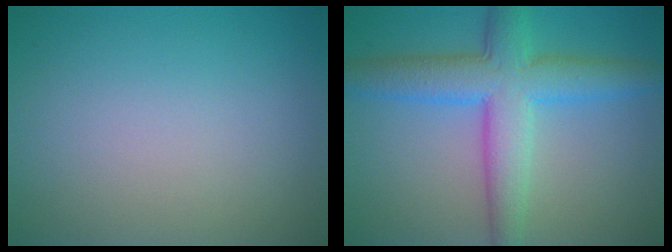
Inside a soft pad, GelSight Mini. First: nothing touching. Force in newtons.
{"total": 6.9, "press": 6.9, "slide": 0.3}